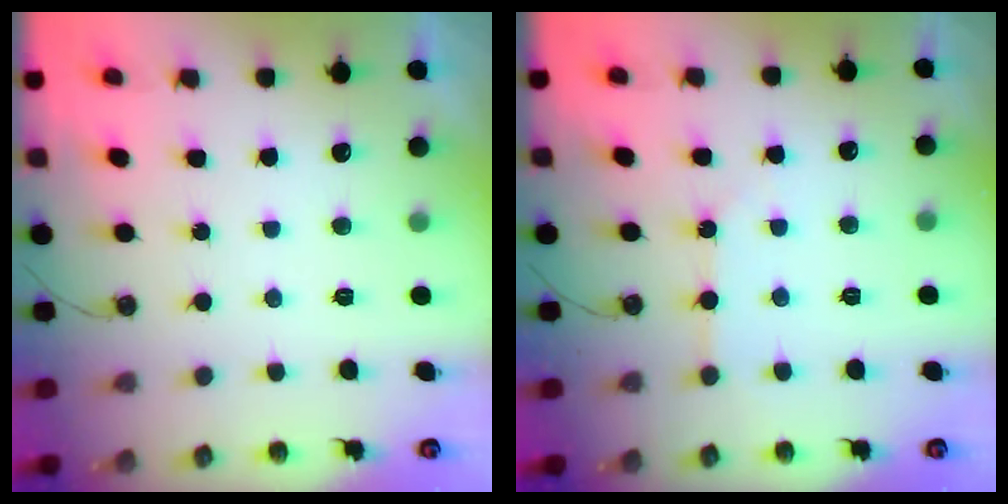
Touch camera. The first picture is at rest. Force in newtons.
{"total": 4.0, "press": 3.9, "slide": 0.6}